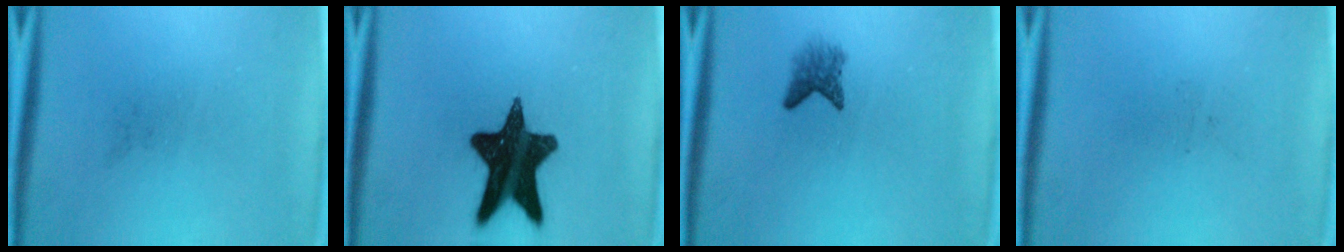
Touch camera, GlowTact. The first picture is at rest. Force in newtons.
{"total": 15.9}
{"total": 2.3}
{"total": 0.0}